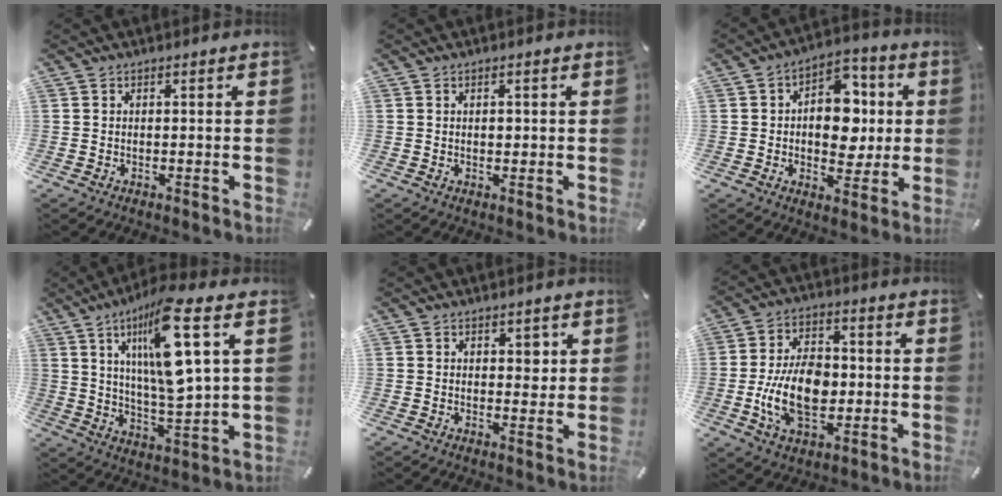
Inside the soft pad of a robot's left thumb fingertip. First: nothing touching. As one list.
[{"total": 0.9, "force": [0.1, 0.6, 0.7], "torque": [-0.015, 0.003, 0.001]}, {"total": 11.4, "force": [0.1, 8.5, 7.7], "torque": [-0.093, 0.005, 0.002]}, {"total": 17.0, "force": [7.7, 3.8, 14.7], "torque": [-0.272, -0.040, 0.115]}, {"total": 2.8, "force": [1.2, 2.0, 1.6], "torque": [-0.001, -0.008, 0.013]}, {"total": 13.9, "force": [-2.0, 9.1, 10.3], "torque": [-0.206, 0.001, -0.035]}]